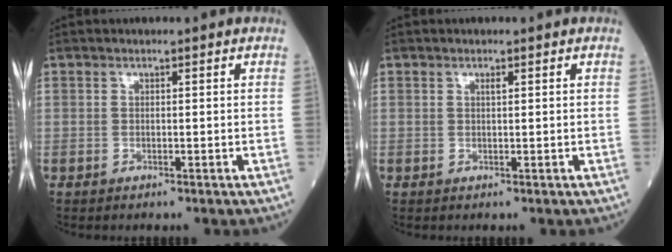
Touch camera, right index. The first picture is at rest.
{"total": 0.5, "force": [0.3, 0.0, 0.5], "torque": [-0.011, -0.001, 0.005]}